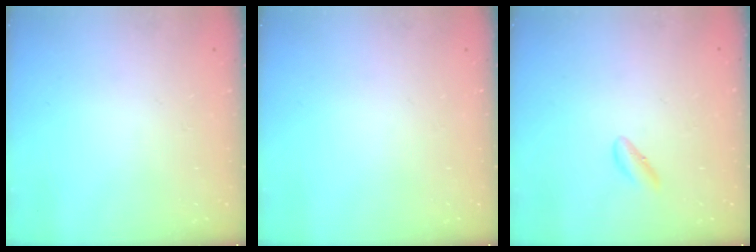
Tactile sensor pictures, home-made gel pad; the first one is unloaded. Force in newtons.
{"total": 0.0}
{"total": 2.1, "press": 2.0, "slide": 0.7}